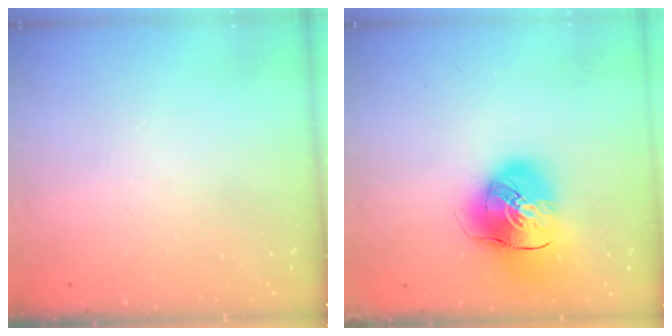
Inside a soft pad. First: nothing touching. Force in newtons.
{"total": 13.9, "press": 13.7, "slide": 2.4}